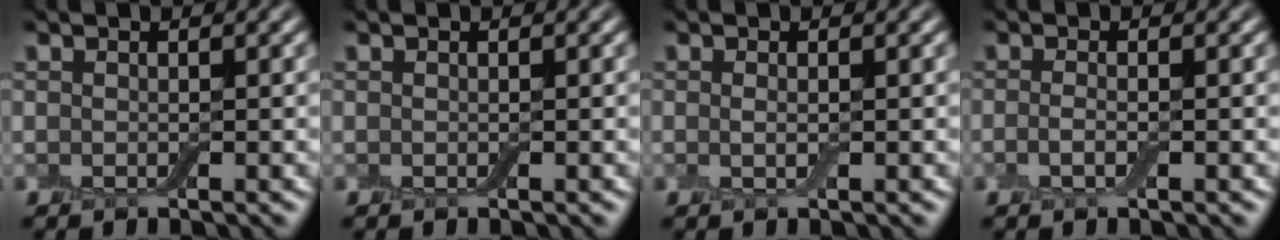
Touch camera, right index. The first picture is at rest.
{"total": 0.0}
{"total": 0.5, "force": [0.1, 0.2, 0.5], "torque": [-0.014, -0.001, 0.001]}
{"total": 0.9, "force": [-0.3, 0.2, 0.8], "torque": [-0.021, 0.000, -0.010]}